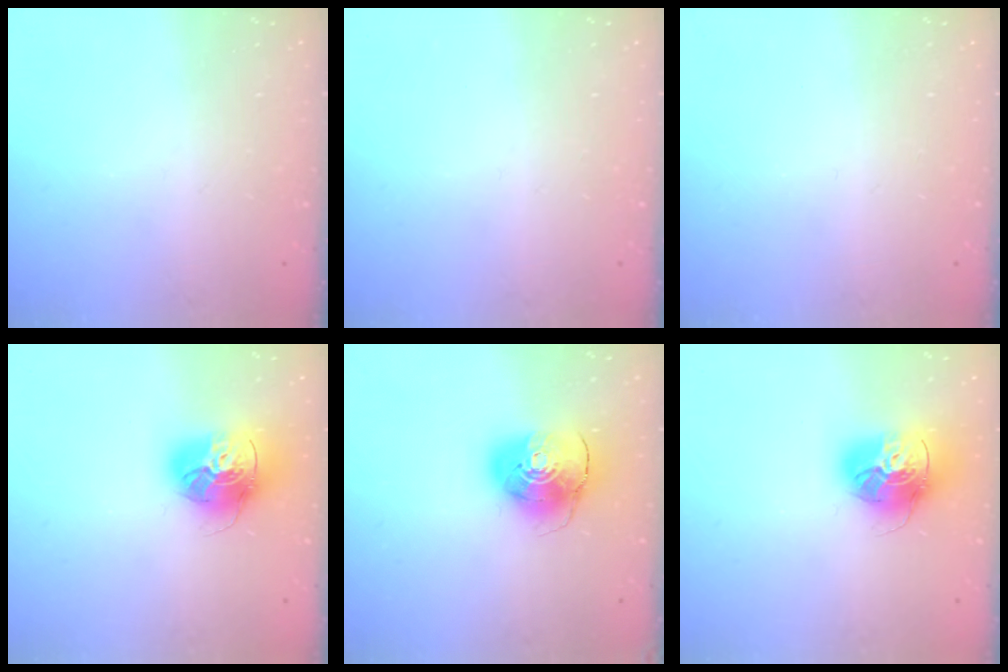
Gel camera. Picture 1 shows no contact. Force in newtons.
{"total": 0.0}
{"total": 0.0}
{"total": 17.1, "press": 17.0, "slide": 1.9}
{"total": 9.9, "press": 9.8, "slide": 1.4}
{"total": 17.1, "press": 17.0, "slide": 1.9}